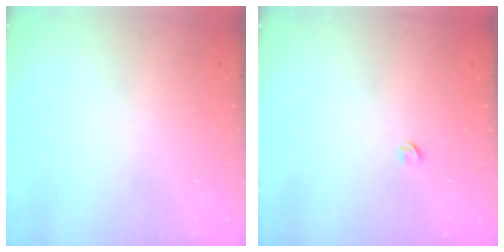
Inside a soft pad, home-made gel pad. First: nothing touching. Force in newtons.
{"total": 3.9, "press": 3.9, "slide": 0.7}